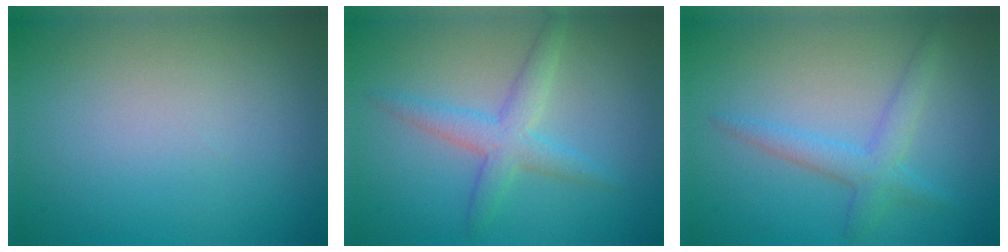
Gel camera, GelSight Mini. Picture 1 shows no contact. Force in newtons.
{"total": 3.2, "press": 3.2, "slide": 0.0}
{"total": 2.5, "press": 2.5, "slide": 0.1}